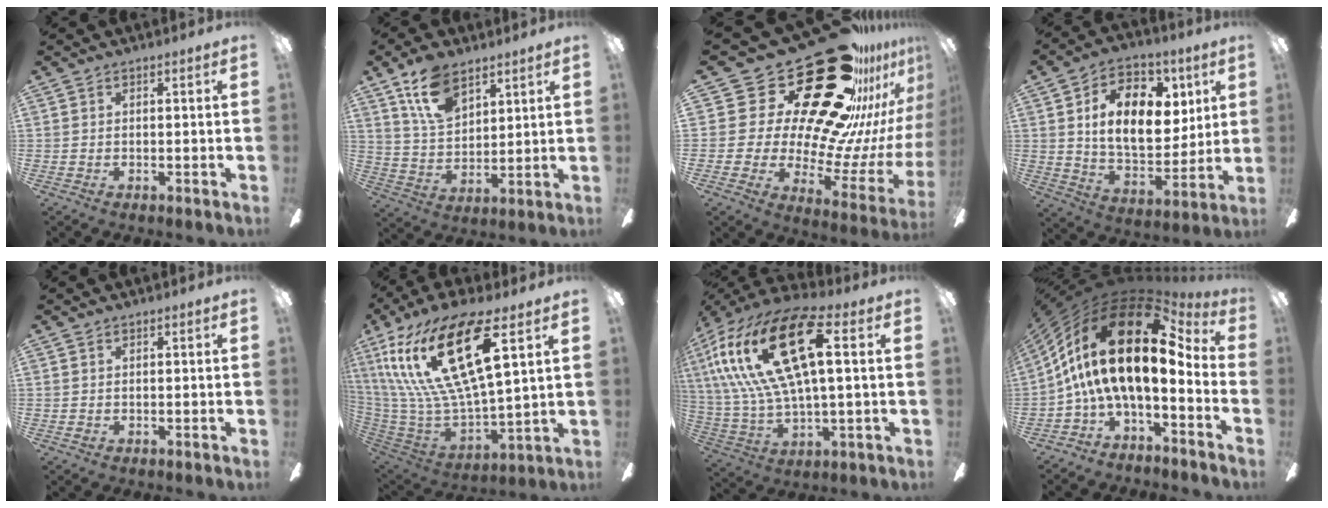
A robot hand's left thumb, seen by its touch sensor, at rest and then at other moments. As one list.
[{"total": 13.0, "force": [8.2, 7.4, 6.8], "torque": [-0.131, -0.021, 0.156]}, {"total": 37.6, "force": [23.8, 18.2, 22.7], "torque": [-0.285, -0.210, 0.466]}, {"total": 18.5, "force": [6.0, 11.6, 13.0], "torque": [-0.201, -0.004, 0.106]}, {"total": 0.6, "force": [0.1, 0.5, 0.3], "torque": [-0.005, 0.005, 0.001]}, {"total": 26.4, "force": [12.5, 8.5, 21.7], "torque": [-0.447, -0.063, 0.209]}, {"total": 24.9, "force": [8.4, 10.7, 20.8], "torque": [-0.424, -0.015, 0.141]}, {"total": 24.8, "force": [5.6, 10.0, 22.0], "torque": [-0.450, -0.039, 0.086]}]